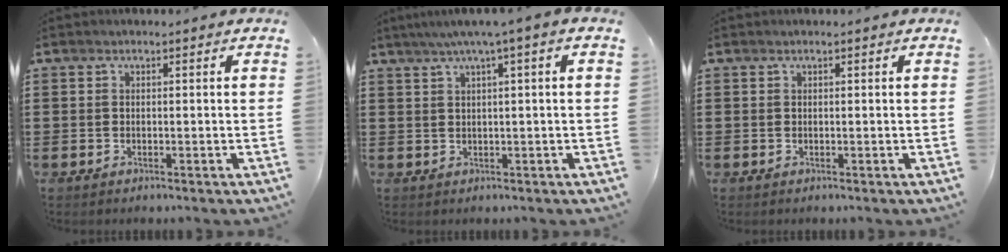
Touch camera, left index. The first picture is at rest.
{"total": 2.9, "force": [0.9, -0.4, 2.7], "torque": [-0.051, -0.004, 0.013]}
{"total": 0.0}